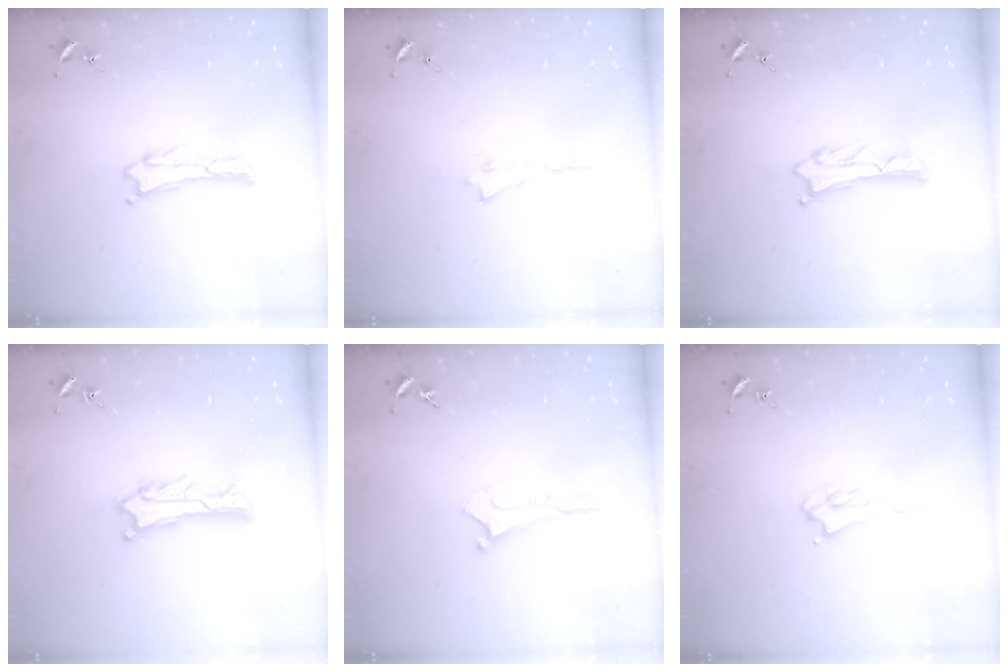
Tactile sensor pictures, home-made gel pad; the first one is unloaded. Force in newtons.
{"total": 0.0}
{"total": 1.1, "press": 1.1, "slide": 0.2}
{"total": 2.2, "press": 2.2, "slide": 0.2}
{"total": 0.0}
{"total": 2.1, "press": 2.0, "slide": 0.3}